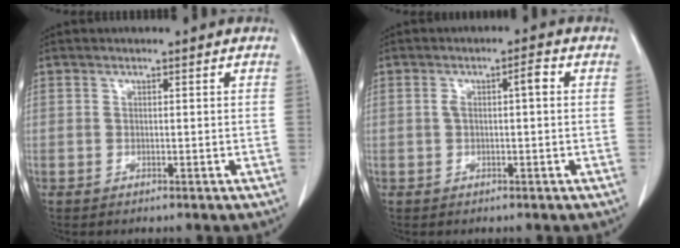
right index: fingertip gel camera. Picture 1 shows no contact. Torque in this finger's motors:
{"motor_torque": [0.20, -0.08, 0.09, 0.03]}